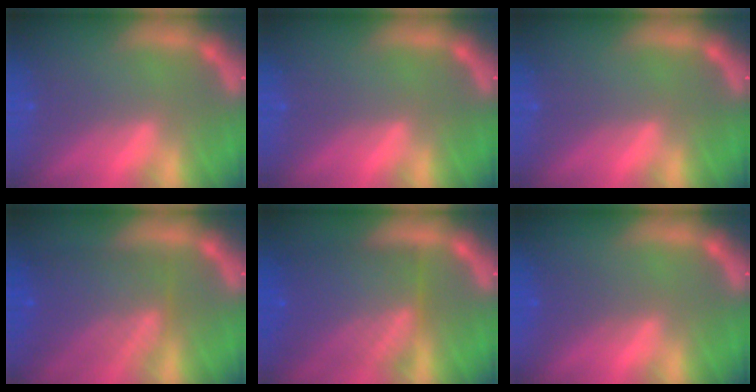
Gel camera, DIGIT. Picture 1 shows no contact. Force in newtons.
{"total": 0.0}
{"total": 0.0}
{"total": 8.1}
{"total": 10.1}
{"total": 2.0}